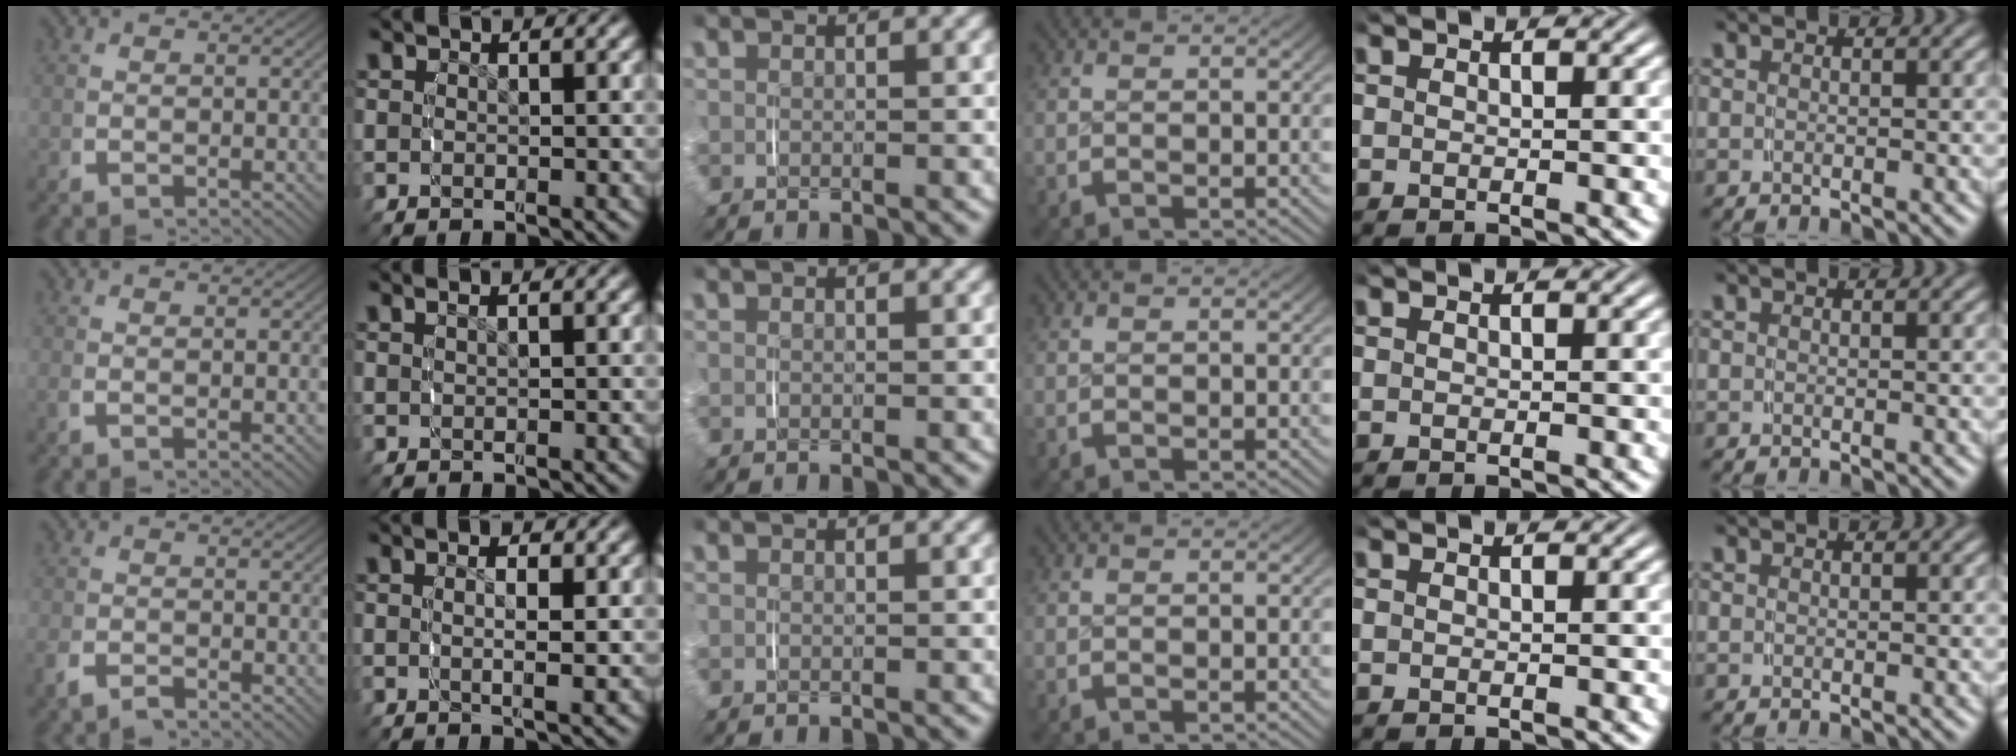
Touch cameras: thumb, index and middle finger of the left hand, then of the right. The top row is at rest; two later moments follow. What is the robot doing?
{"motion": "lift_and_place", "object": "pen bag"}